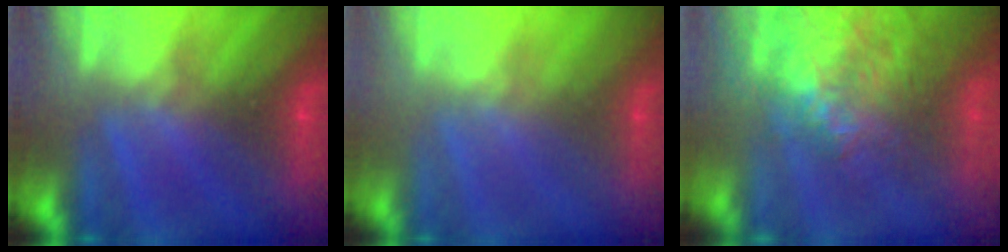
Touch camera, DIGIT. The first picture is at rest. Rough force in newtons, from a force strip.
{"total": 2.2}
{"total": 10.5}